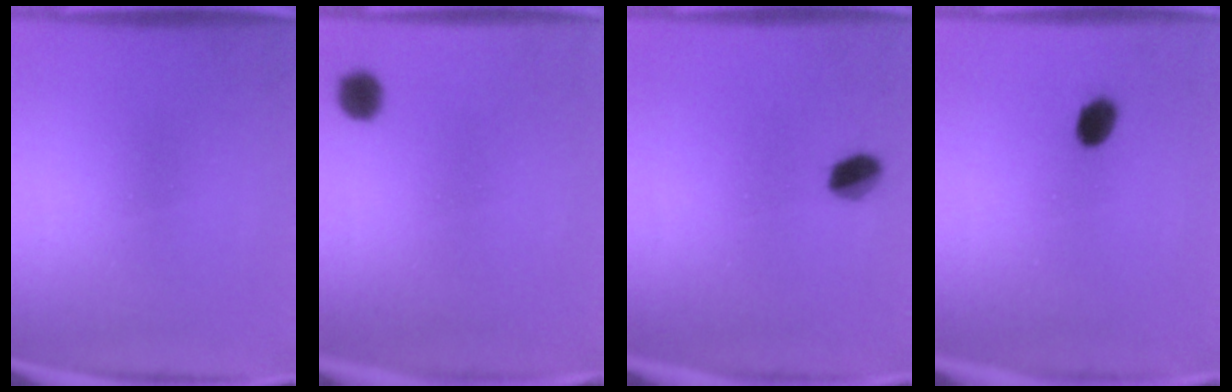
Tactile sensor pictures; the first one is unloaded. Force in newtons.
{"total": 3.3}
{"total": 4.6}
{"total": 3.0}